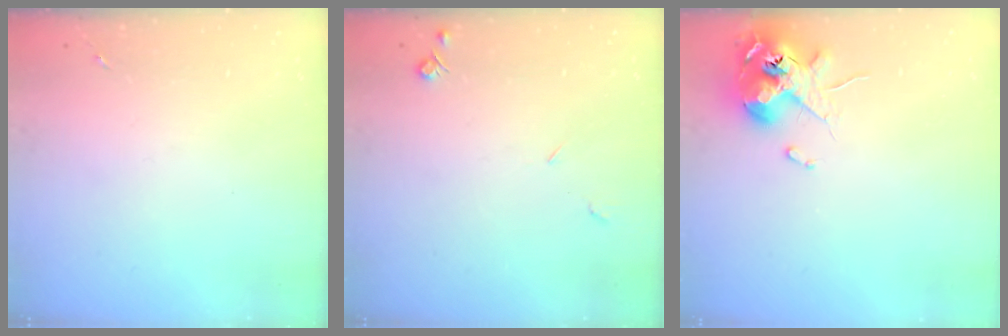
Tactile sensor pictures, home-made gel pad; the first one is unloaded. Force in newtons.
{"total": 4.2, "press": 4.2, "slide": 0.7}
{"total": 11.6, "press": 11.4, "slide": 2.1}